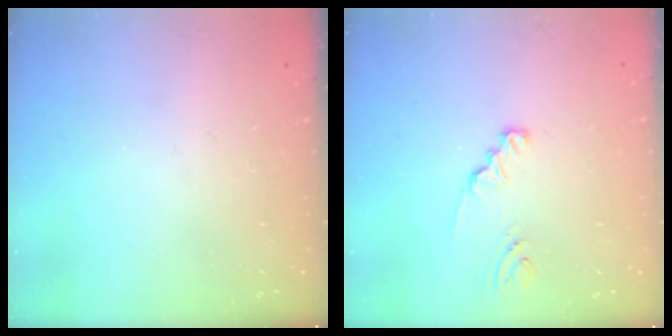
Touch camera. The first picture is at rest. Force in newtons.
{"total": 2.2, "press": 2.2, "slide": 0.2}